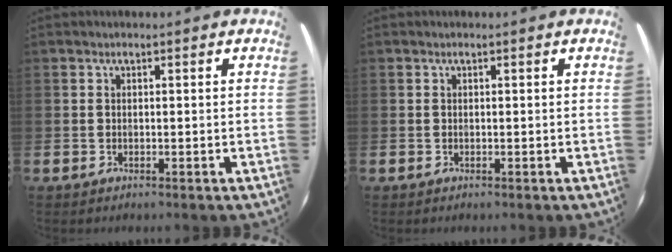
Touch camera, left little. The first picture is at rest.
{"total": 0.0}